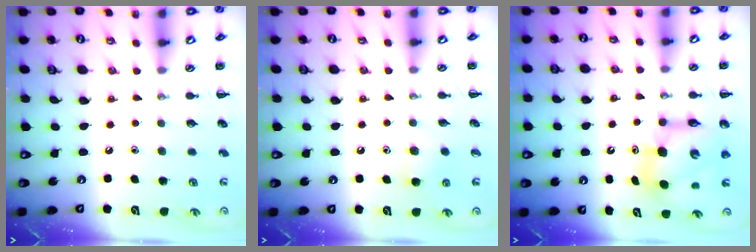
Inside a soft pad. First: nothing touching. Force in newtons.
{"total": 3.9, "press": 3.6, "slide": 1.5}
{"total": 8.6, "press": 8.2, "slide": 2.5}